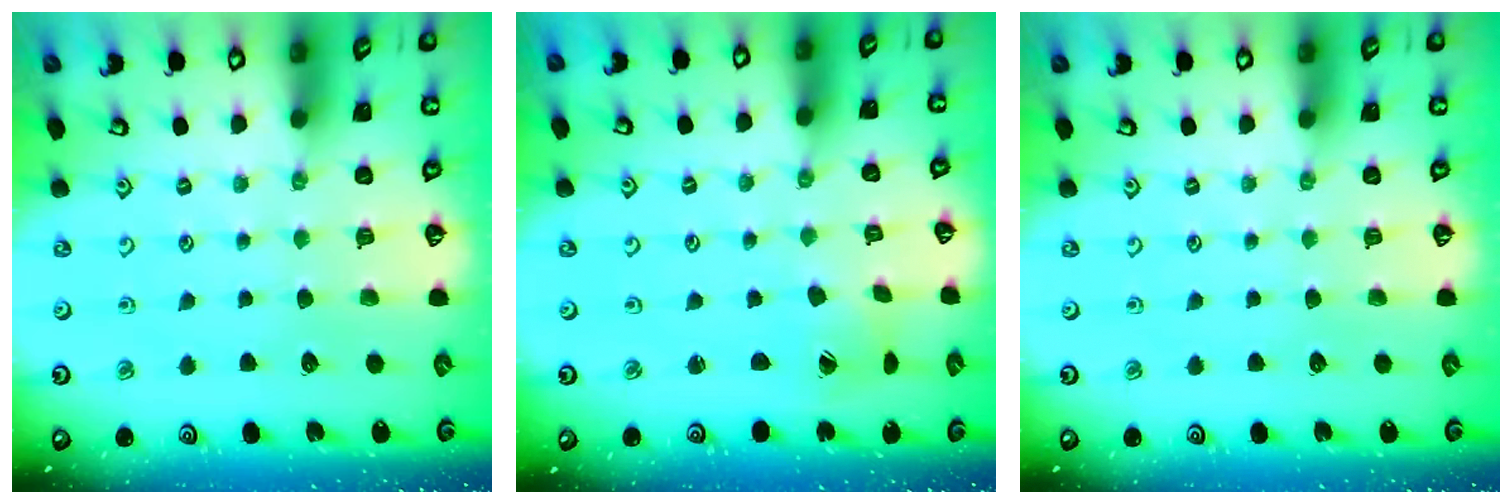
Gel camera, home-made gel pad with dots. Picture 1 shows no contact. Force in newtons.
{"total": 2.2, "press": 2.2, "slide": 0.3}
{"total": 0.0}